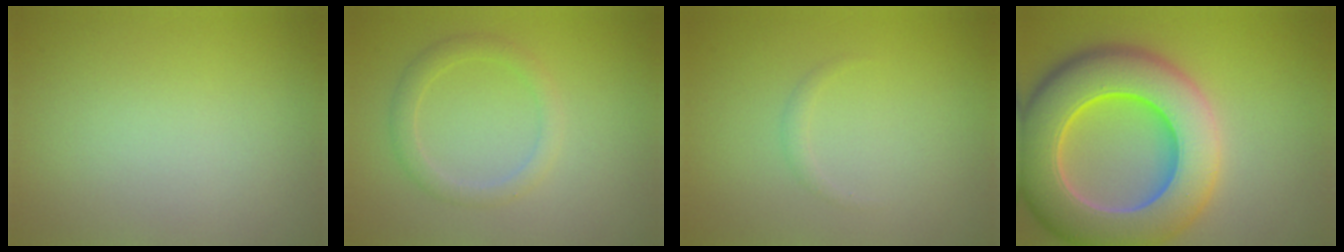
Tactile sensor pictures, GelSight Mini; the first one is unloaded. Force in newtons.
{"total": 2.0, "press": 2.0, "slide": 0.1}
{"total": 0.6, "press": 0.6, "slide": 0.0}
{"total": 12.8, "press": 12.8, "slide": 0.6}